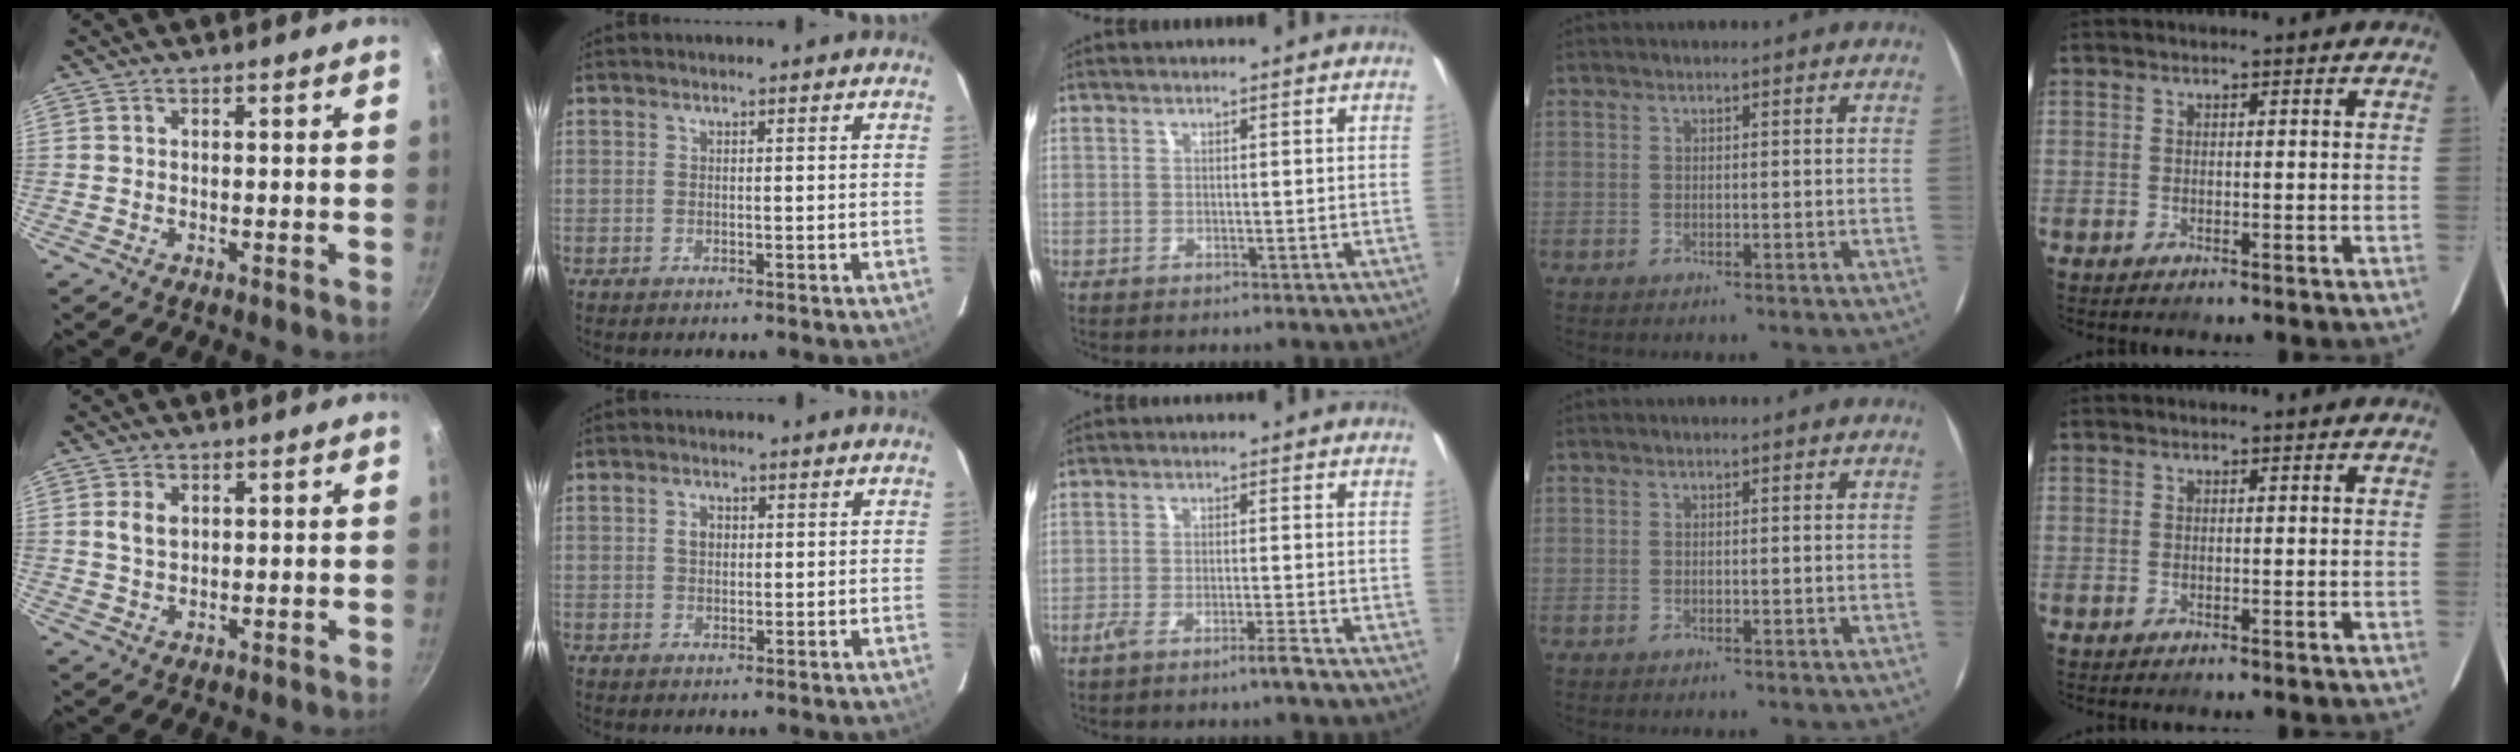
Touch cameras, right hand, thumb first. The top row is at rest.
{"thumb": {"total": 3.4, "force": [0.9, 2.3, 2.3], "torque": [-0.035, -0.002, 0.017]}, "index": {"total": 2.1, "force": [0.5, 1.7, 1.3], "torque": [-0.022, 0.007, 0.007]}, "middle": {"total": 3.4, "force": [-2.6, -0.4, 2.0], "torque": [-0.053, -0.002, -0.051]}}